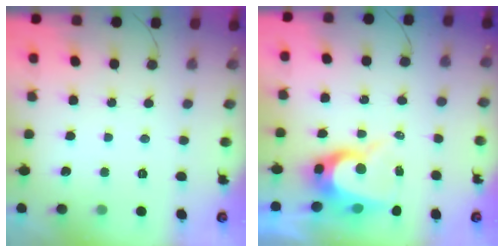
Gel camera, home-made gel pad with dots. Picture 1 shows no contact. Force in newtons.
{"total": 8.9, "press": 8.9, "slide": 0.5}